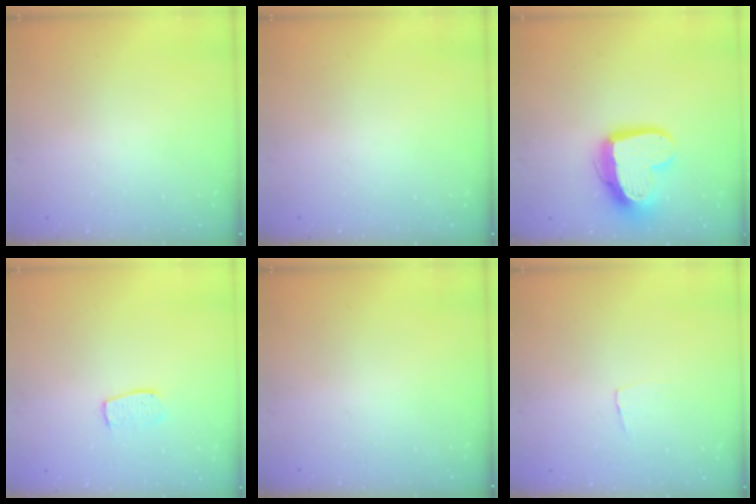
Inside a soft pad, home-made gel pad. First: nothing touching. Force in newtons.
{"total": 0.0}
{"total": 15.6, "press": 15.5, "slide": 1.6}
{"total": 6.3, "press": 6.2, "slide": 0.5}
{"total": 0.0}
{"total": 3.3, "press": 3.3, "slide": 0.2}